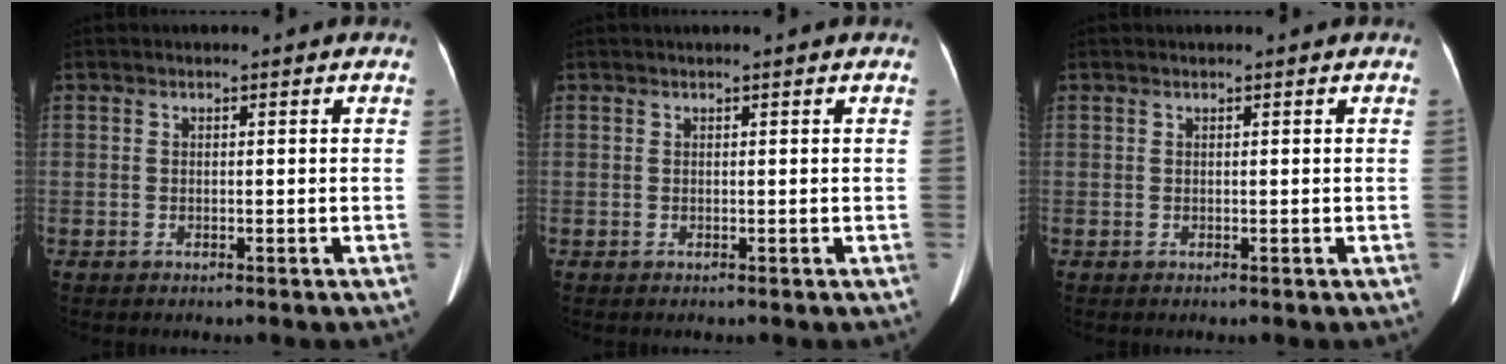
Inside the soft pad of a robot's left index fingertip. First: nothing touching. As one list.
[{"total": 0.5, "force": [0.4, -0.1, 0.3], "torque": [-0.006, 0.010, 0.009]}, {"total": 0.0}]